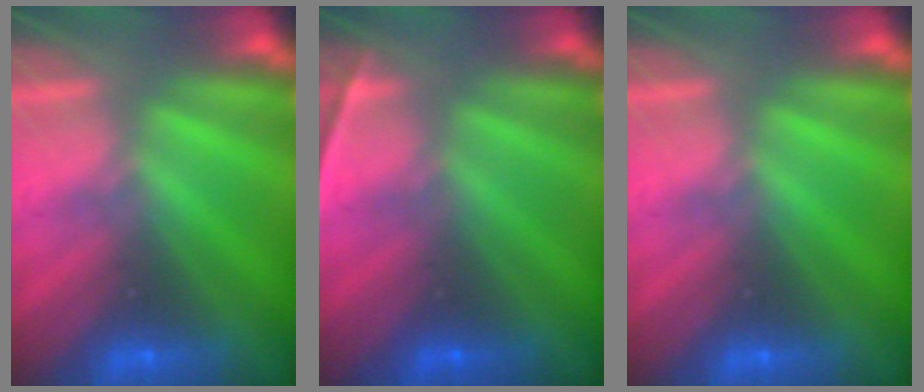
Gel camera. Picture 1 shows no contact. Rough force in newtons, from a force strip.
{"total": 2.2}
{"total": 0.0}